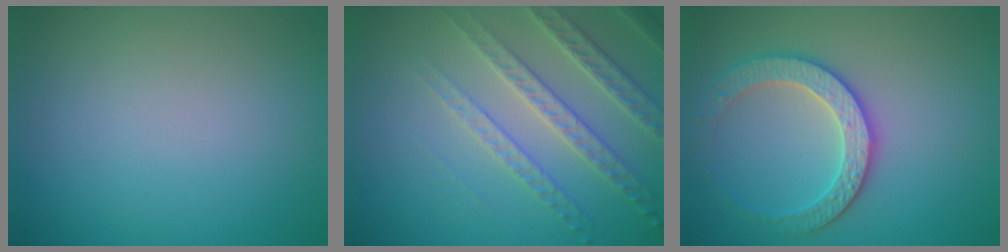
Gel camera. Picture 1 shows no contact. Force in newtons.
{"total": 4.1, "press": 3.9, "slide": 1.3}
{"total": 3.6, "press": 3.5, "slide": 0.8}